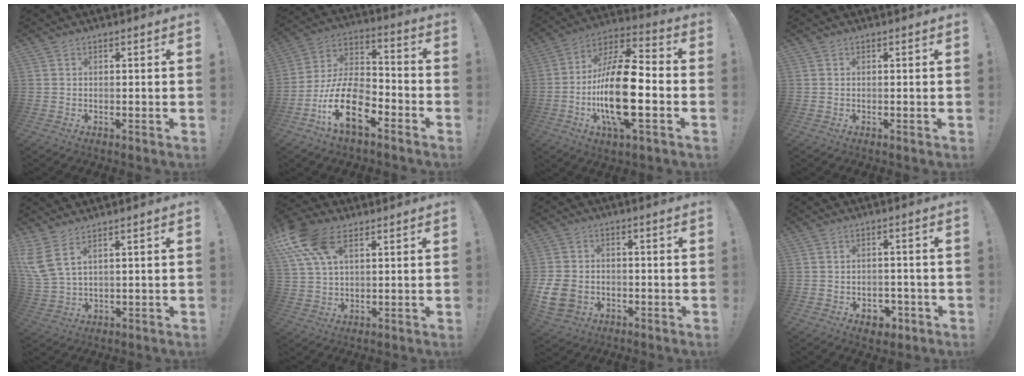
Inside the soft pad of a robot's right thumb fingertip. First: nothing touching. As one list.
[{"total": 18.7, "force": [-9.4, 9.4, 13.2], "torque": [-0.249, 0.051, -0.157]}, {"total": 22.6, "force": [-4.7, 7.9, 20.6], "torque": [-0.405, 0.017, -0.079]}, {"total": 0.0}, {"total": 6.5, "force": [4.1, 2.1, 4.6], "torque": [-0.113, -0.019, 0.081]}, {"total": 14.5, "force": [7.2, 8.1, 9.7], "torque": [-0.198, -0.022, 0.136]}, {"total": 9.7, "force": [-2.9, 7.8, 5.0], "torque": [-0.090, 0.014, -0.052]}, {"total": 4.6, "force": [-1.8, 3.8, 2.0], "torque": [-0.013, 0.013, -0.028]}]